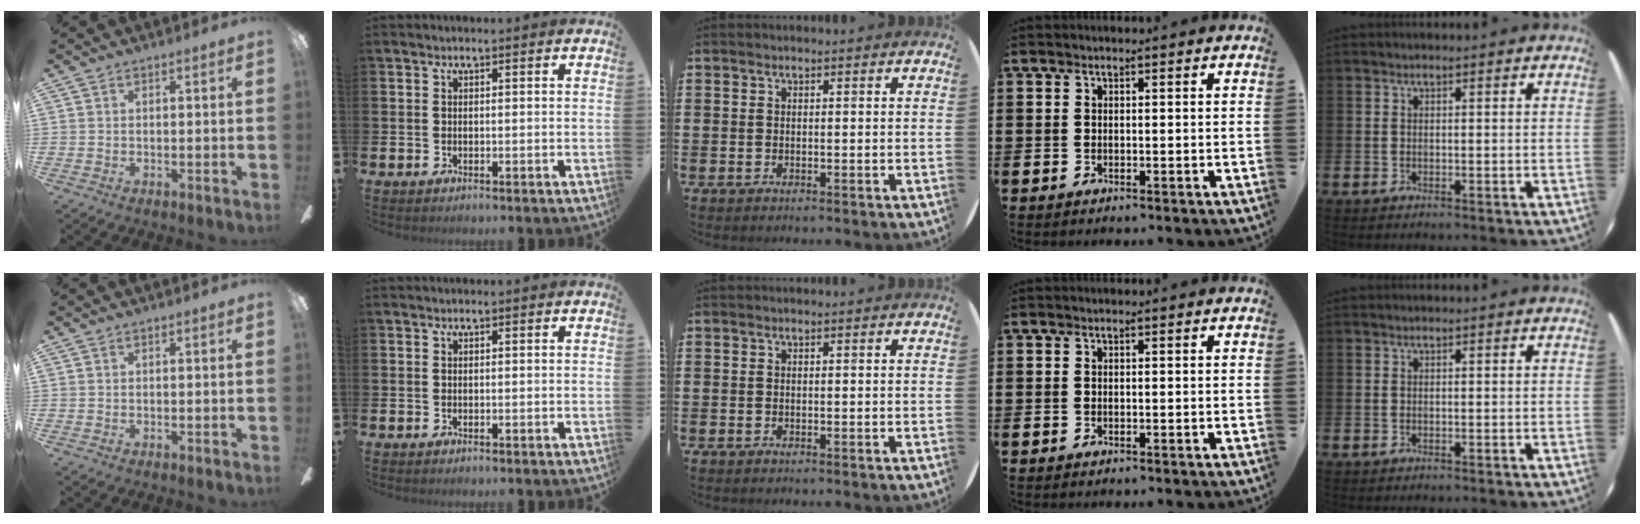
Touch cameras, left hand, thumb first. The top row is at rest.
{}